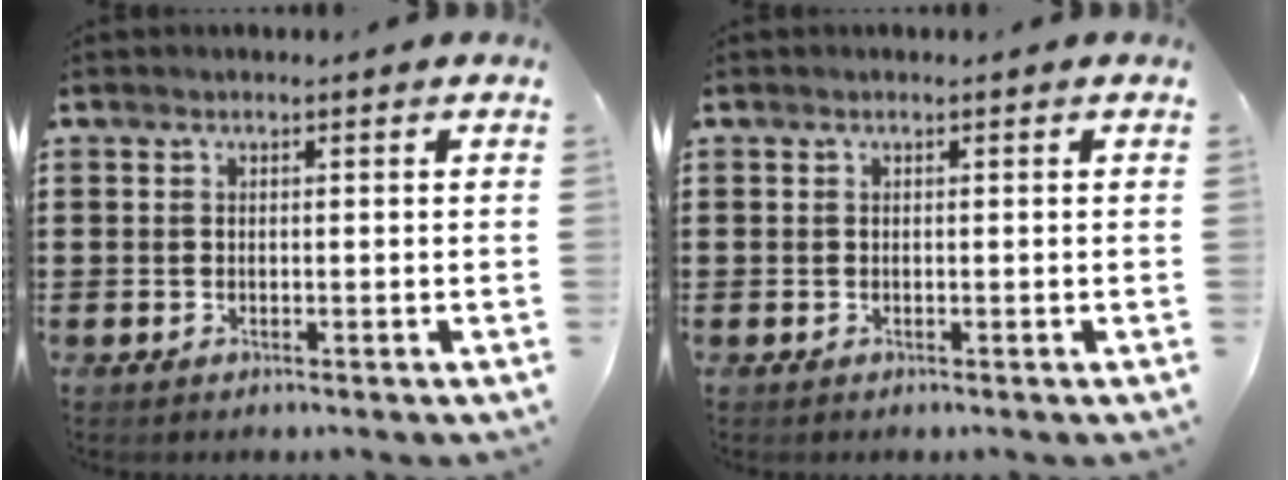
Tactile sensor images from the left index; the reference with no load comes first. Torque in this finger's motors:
{"motor_torque": [0.00, 0.00, 0.00, 0.00]}